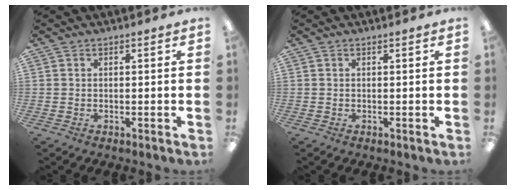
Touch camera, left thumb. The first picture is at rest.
{"total": 0.0}